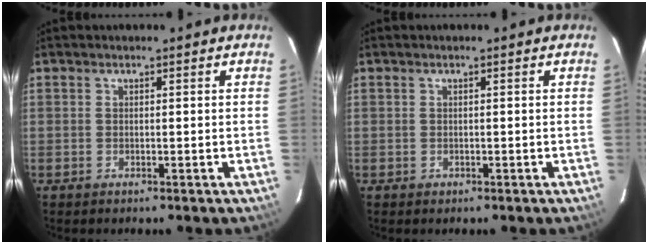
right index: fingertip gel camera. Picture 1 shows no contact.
{"total": 0.6, "force": [-0.3, 0.6, 0.0], "torque": [0.005, -0.001, -0.002]}